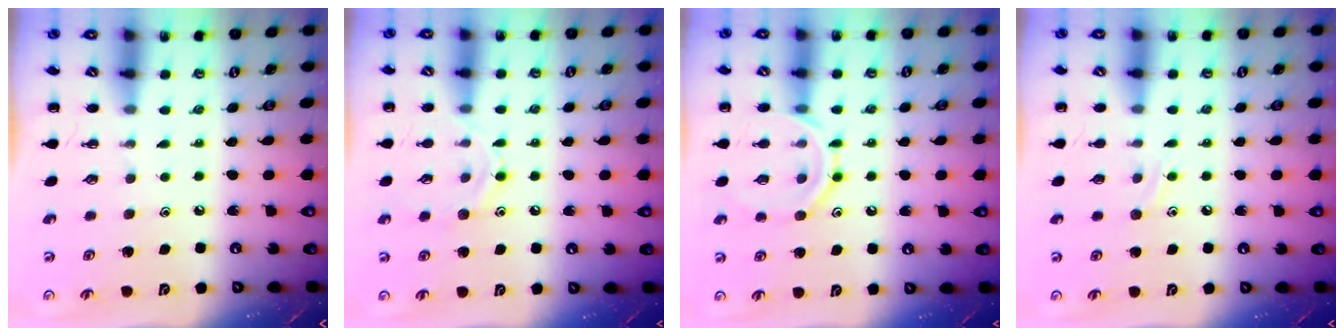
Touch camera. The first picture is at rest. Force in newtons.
{"total": 8.2, "press": 8.1, "slide": 1.1}
{"total": 11.7, "press": 11.7, "slide": 1.1}
{"total": 6.6, "press": 6.5, "slide": 1.1}